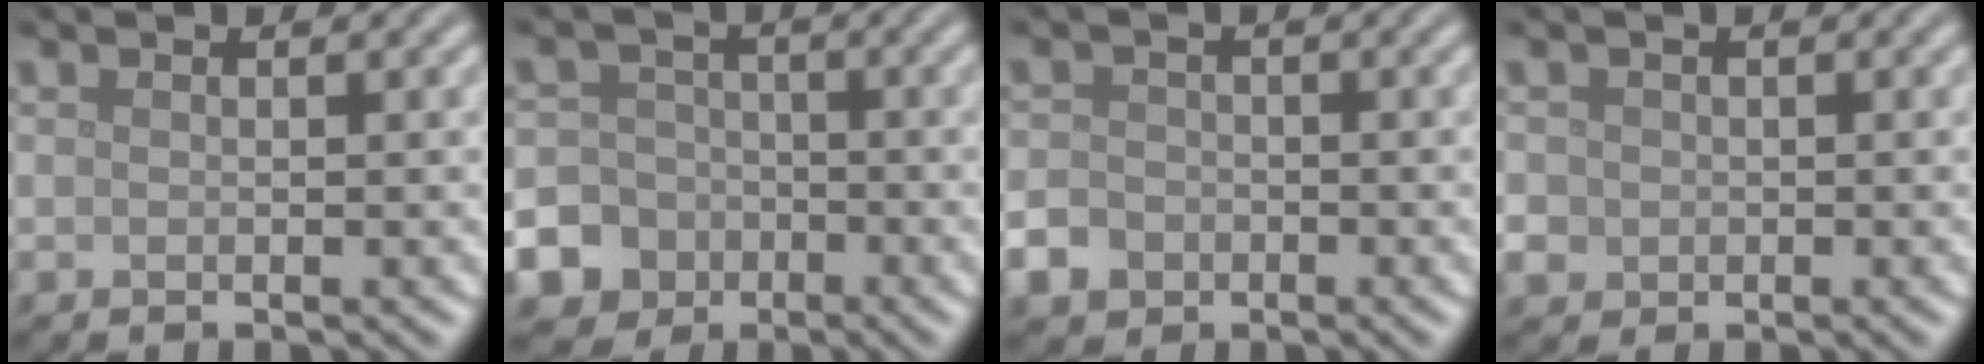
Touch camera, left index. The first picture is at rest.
{"total": 11.5, "force": [-5.3, 10.1, 1.7], "torque": [-0.055, -0.034, -0.110]}
{"total": 2.9, "force": [-1.5, 2.2, 1.0], "torque": [-0.021, -0.003, -0.034]}
{"total": 3.2, "force": [-0.5, 3.0, 1.0], "torque": [-0.019, 0.002, -0.015]}